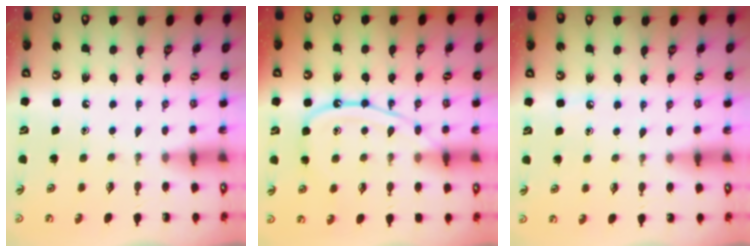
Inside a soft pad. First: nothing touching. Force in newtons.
{"total": 11.5, "press": 11.4, "slide": 1.4}
{"total": 5.2, "press": 5.2, "slide": 0.6}